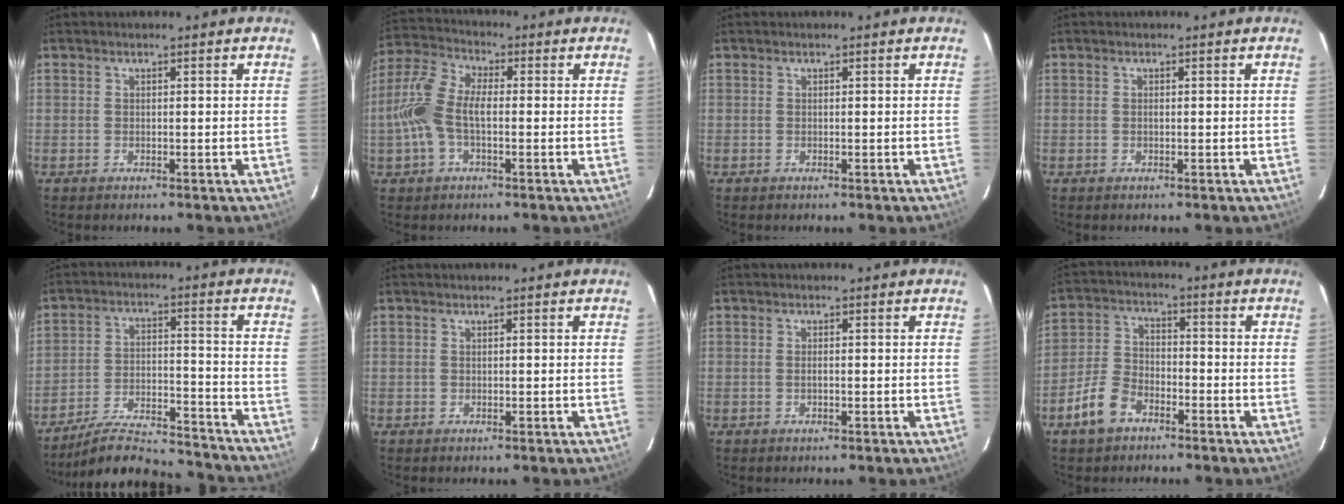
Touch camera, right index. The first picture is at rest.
{"total": 10.3, "force": [-1.3, 5.4, 8.7], "torque": [-0.197, 0.019, -0.031]}
{"total": 0.0}
{"total": 0.5, "force": [0.0, 0.3, 0.4], "torque": [-0.006, 0.001, -0.001]}
{"total": 20.3, "force": [-18.6, 4.1, 7.0], "torque": [-0.132, 0.001, -0.266]}
{"total": 0.5, "force": [0.0, 0.5, 0.1], "torque": [0.002, 0.001, 0.000]}
{"total": 1.1, "force": [-0.2, 0.6, 0.9], "torque": [-0.017, 0.002, -0.004]}
{"total": 8.2, "force": [-5.2, 4.7, 4.3], "torque": [-0.101, 0.010, -0.101]}